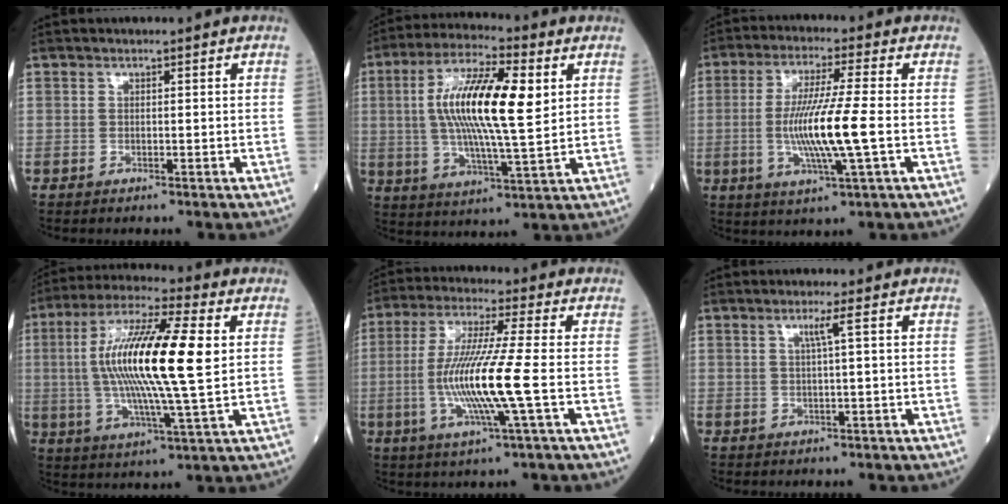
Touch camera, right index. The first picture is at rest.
{"total": 15.5, "force": [2.8, 2.8, 15.0], "torque": [-0.288, 0.015, 0.045]}
{"total": 10.8, "force": [-1.5, -0.3, 10.7], "torque": [-0.215, -0.008, -0.031]}
{"total": 18.1, "force": [2.1, 1.6, 17.9], "torque": [-0.351, 0.009, 0.028]}
{"total": 12.1, "force": [-2.2, -0.8, 11.9], "torque": [-0.245, -0.012, -0.049]}
{"total": 2.0, "force": [0.6, -0.6, 1.8], "torque": [-0.037, -0.001, 0.013]}